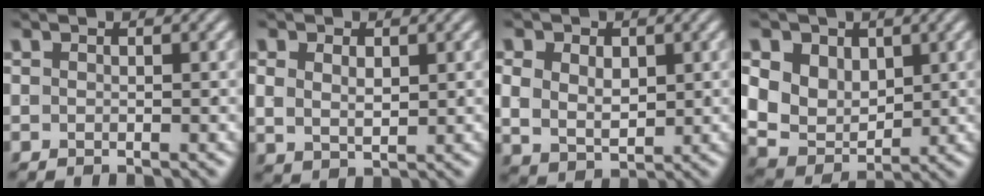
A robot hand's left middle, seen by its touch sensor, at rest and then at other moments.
{"total": 2.4, "force": [0.7, 1.4, 1.8], "torque": [-0.035, -0.015, 0.028]}
{"total": 5.5, "force": [0.2, 4.3, 3.4], "torque": [-0.070, -0.026, 0.017]}
{"total": 10.1, "force": [0.4, 8.6, 5.2], "torque": [-0.136, -0.036, 0.011]}